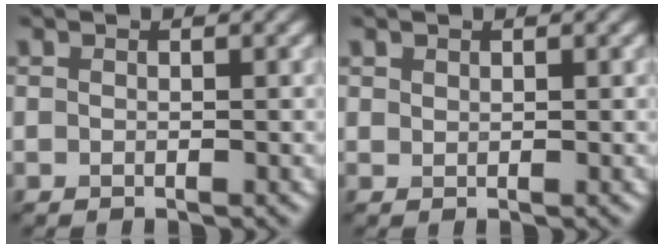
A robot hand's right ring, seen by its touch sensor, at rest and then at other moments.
{"total": 0.5, "force": [0.5, 0.2, 0.0], "torque": [-0.001, 0.000, 0.011]}